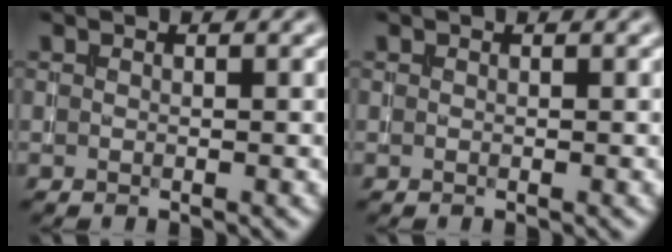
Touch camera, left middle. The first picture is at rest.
{"total": 0.0}